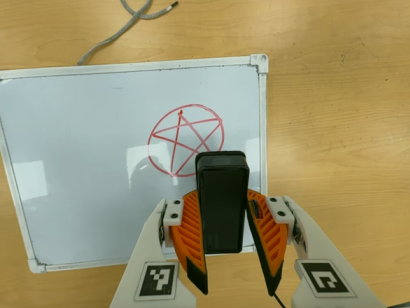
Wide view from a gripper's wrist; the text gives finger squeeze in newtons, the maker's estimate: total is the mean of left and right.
{"total": 6.7, "left": 5.4, "right": 8.0}